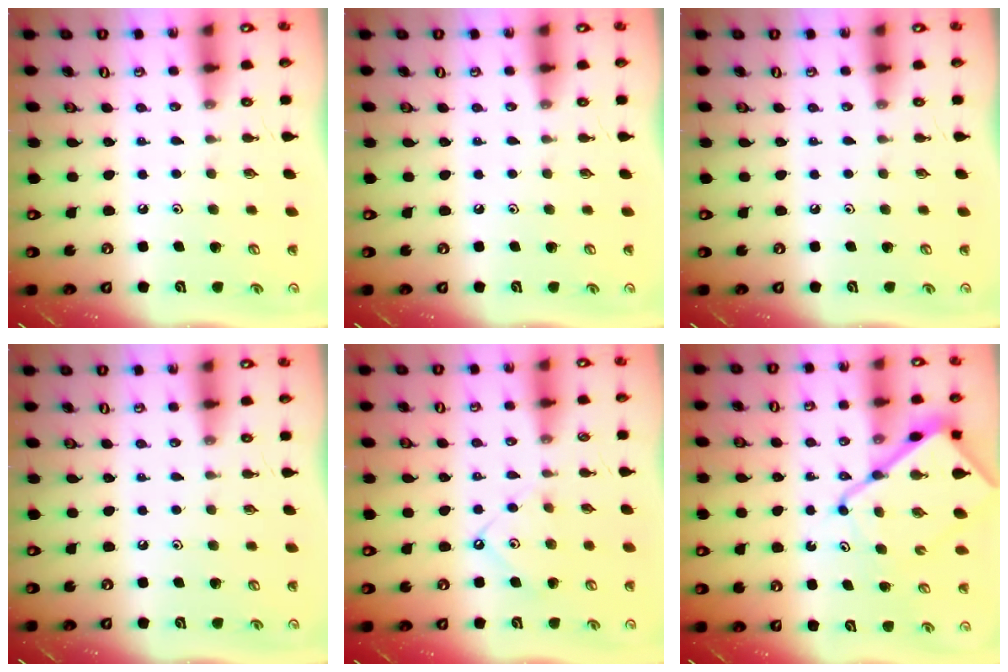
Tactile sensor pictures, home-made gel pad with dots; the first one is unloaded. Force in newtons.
{"total": 0.0}
{"total": 0.0}
{"total": 0.0}
{"total": 6.7, "press": 6.7, "slide": 0.8}
{"total": 14.7, "press": 14.6, "slide": 1.8}